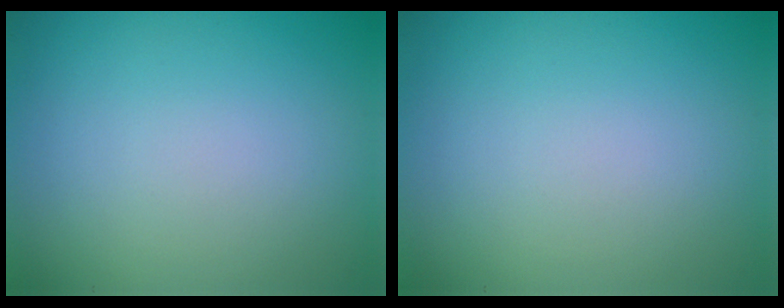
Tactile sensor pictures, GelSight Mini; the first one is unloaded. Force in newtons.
{"total": 0.0}